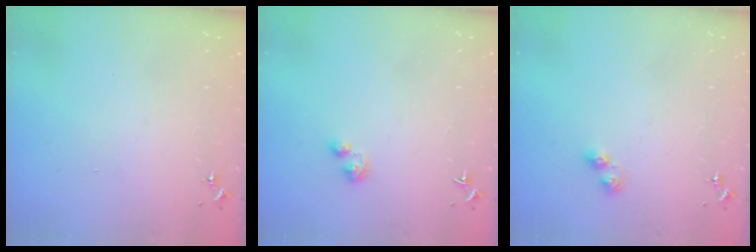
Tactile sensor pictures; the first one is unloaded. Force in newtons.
{"total": 4.1, "press": 4.1, "slide": 0.5}
{"total": 6.2, "press": 6.1, "slide": 0.8}